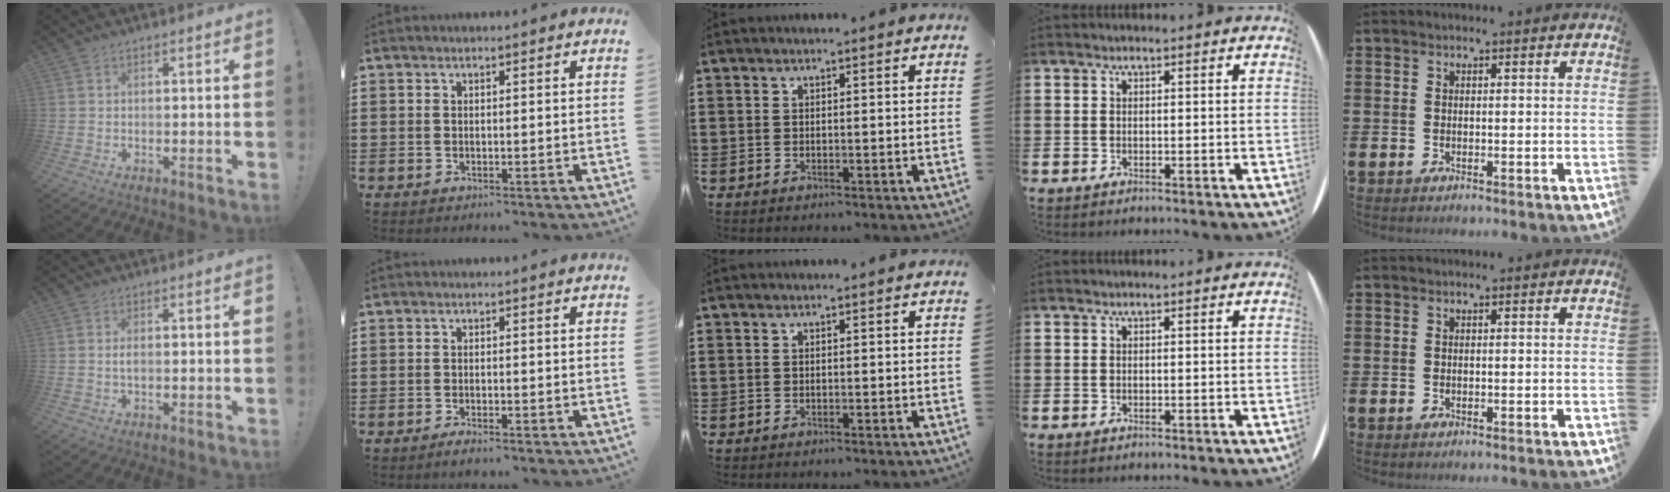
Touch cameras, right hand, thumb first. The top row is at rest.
{"thumb": {"total": 1.4, "force": [-0.2, 0.4, 1.3], "torque": [-0.028, 0.002, -0.003]}, "index": {"total": 1.2, "force": [-1.1, -0.1, 0.4], "torque": [-0.008, -0.005, -0.020]}}